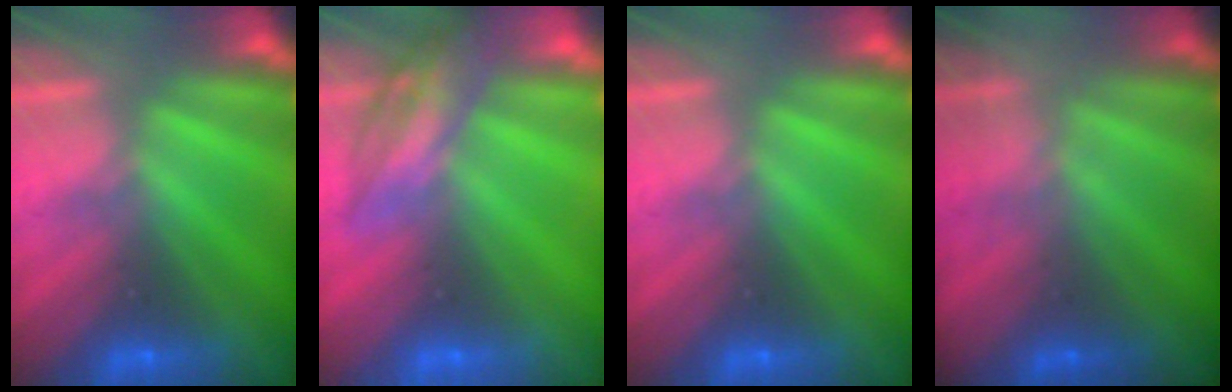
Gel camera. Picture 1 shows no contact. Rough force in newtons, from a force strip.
{"total": 2.4}
{"total": 0.0}
{"total": 1.7}